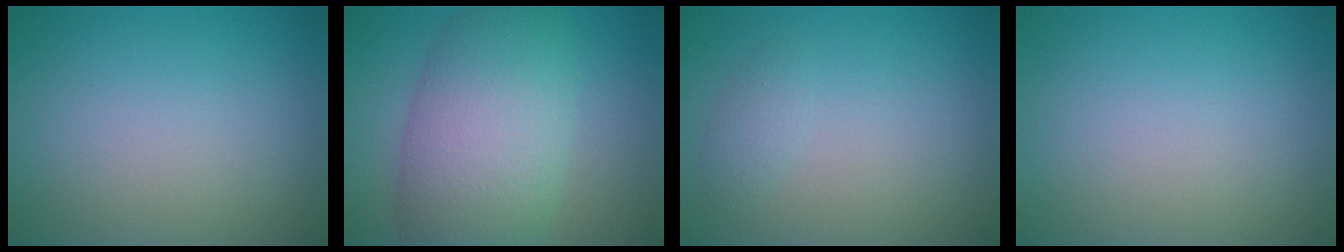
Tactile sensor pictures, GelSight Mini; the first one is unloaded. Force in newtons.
{"total": 9.2, "press": 9.2, "slide": 0.3}
{"total": 1.1, "press": 1.1, "slide": 0.1}
{"total": 0.0}